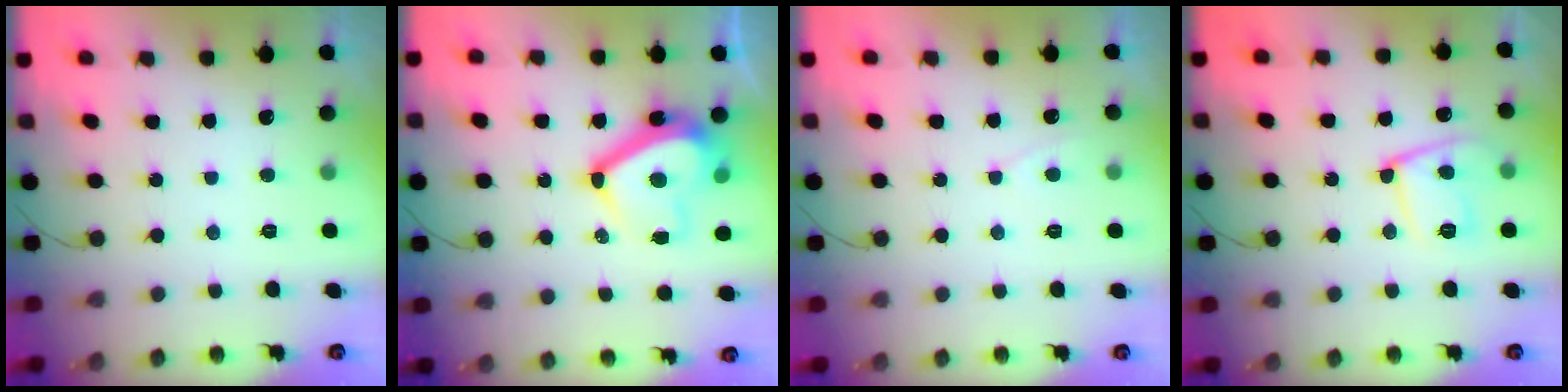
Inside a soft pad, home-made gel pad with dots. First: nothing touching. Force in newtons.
{"total": 13.4, "press": 13.1, "slide": 2.7}
{"total": 2.4, "press": 2.4, "slide": 0.3}
{"total": 13.0, "press": 12.9, "slide": 1.0}